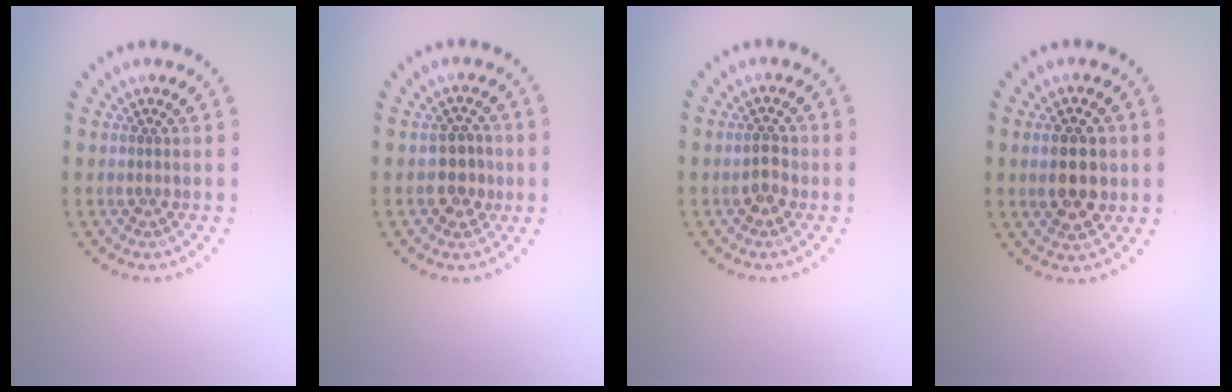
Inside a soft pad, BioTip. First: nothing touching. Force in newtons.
{"total": 2.4, "press": 2.3, "slide": 0.7}
{"total": 1.9, "press": 1.9, "slide": 0.2}
{"total": 4.5, "press": 4.5, "slide": 0.2}